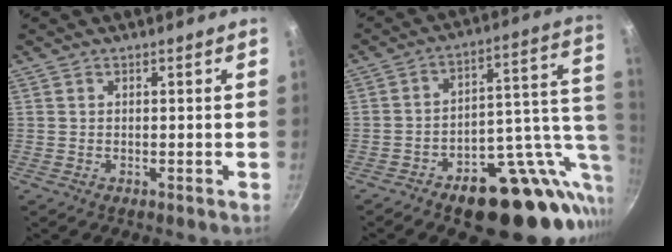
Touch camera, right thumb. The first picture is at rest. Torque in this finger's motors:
{"motor_torque": [3.14, 1.33, 0.09, -0.29, 0.26]}